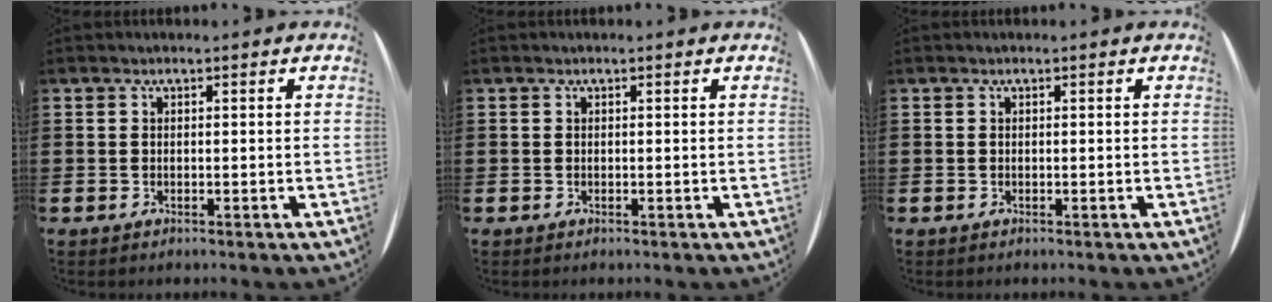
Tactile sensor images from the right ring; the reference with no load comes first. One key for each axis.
{"total": 0.0}
{"total": 0.0}